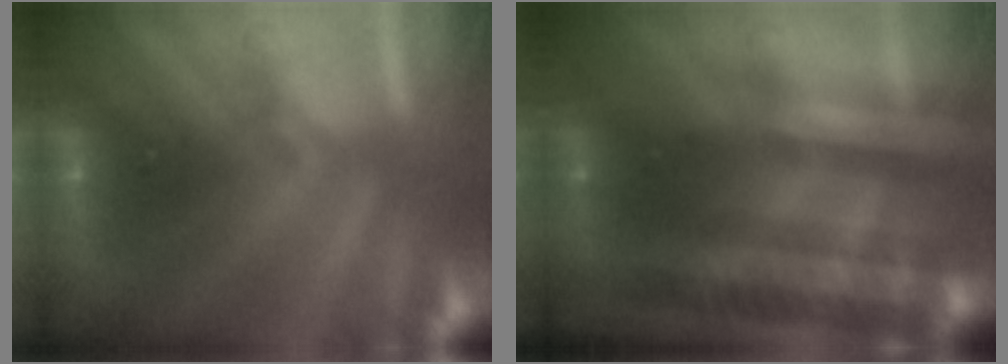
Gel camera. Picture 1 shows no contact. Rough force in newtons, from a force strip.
{"total": 2.4}